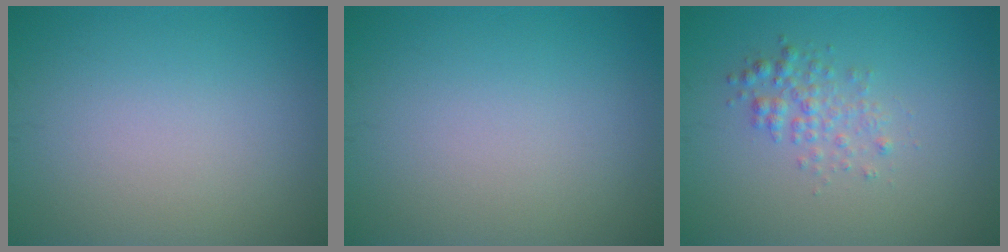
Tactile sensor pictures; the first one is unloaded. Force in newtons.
{"total": 0.0}
{"total": 2.0, "press": 2.0, "slide": 0.1}